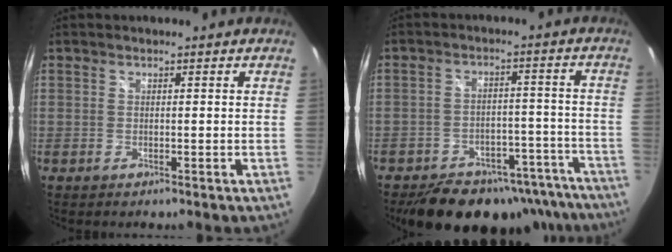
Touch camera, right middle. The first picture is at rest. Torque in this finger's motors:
{"motor_torque": [1.07, -1.06, 0.21, 0.06]}